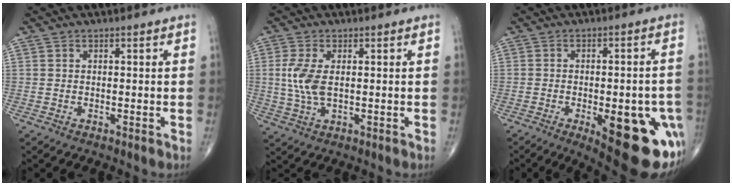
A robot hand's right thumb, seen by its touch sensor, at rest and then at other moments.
{"total": 6.5, "force": [0.5, 3.2, 5.6], "torque": [-0.134, -0.002, 0.013]}
{"total": 20.9, "force": [-8.0, 7.9, 17.7], "torque": [-0.155, 0.007, -0.085]}